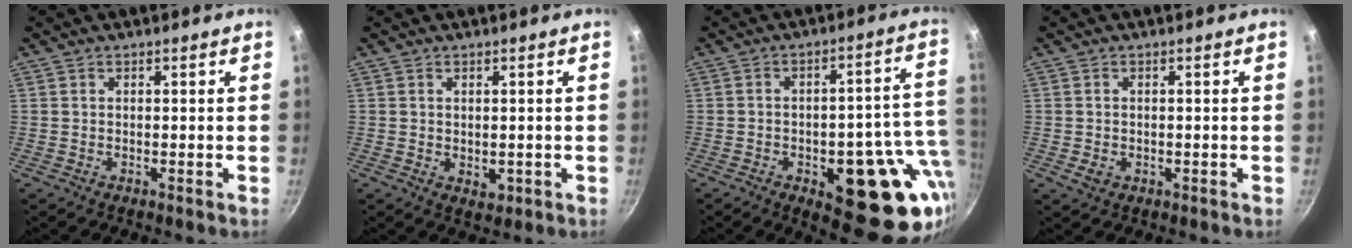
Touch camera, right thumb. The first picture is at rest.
{"total": 2.2, "force": [0.0, 1.6, 1.5], "torque": [-0.019, -0.005, 0.001]}
{"total": 20.7, "force": [-4.4, 9.0, 18.1], "torque": [-0.172, 0.006, -0.051]}
{"total": 2.3, "force": [-0.5, 1.8, 1.3], "torque": [-0.022, -0.001, -0.004]}